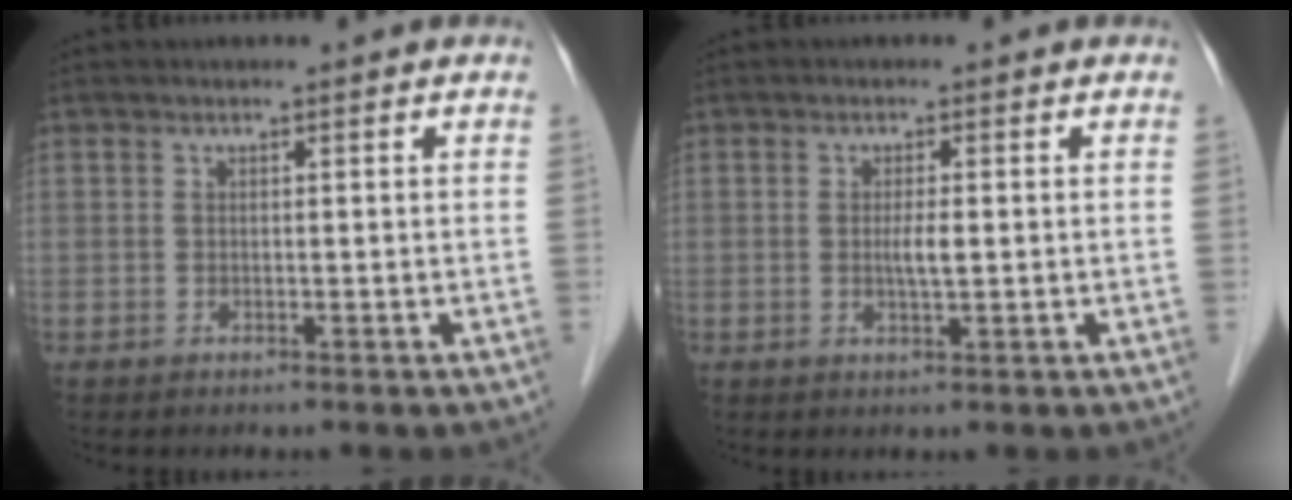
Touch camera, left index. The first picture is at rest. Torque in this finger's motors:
{"motor_torque": [0.31, 0.21, 0.07, 0.02]}